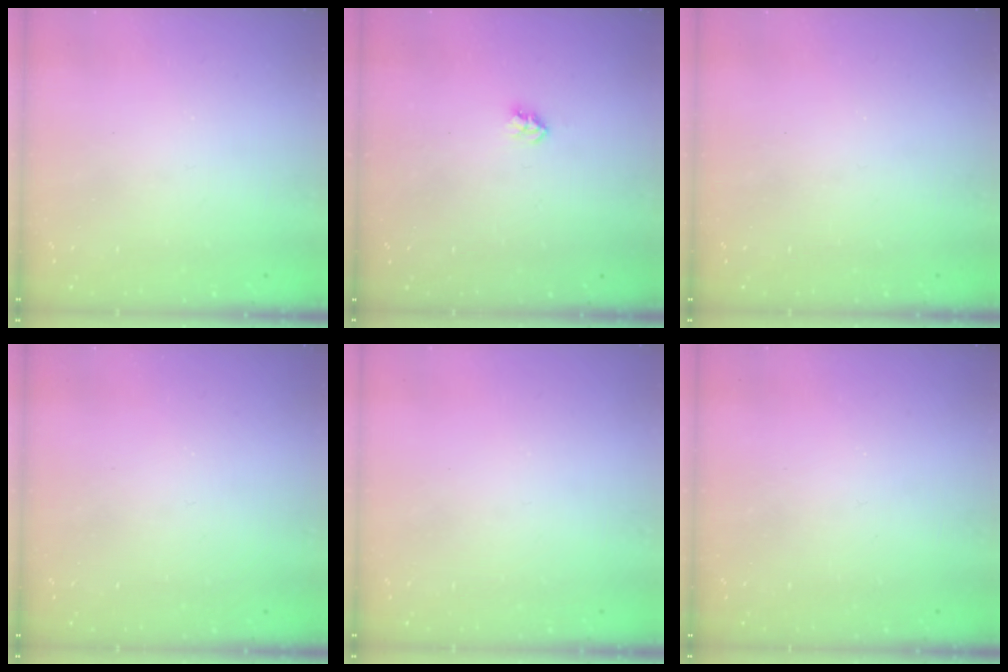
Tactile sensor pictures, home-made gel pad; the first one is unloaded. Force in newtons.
{"total": 2.7, "press": 2.7, "slide": 0.4}
{"total": 0.0}
{"total": 0.0}
{"total": 0.0}
{"total": 0.0}